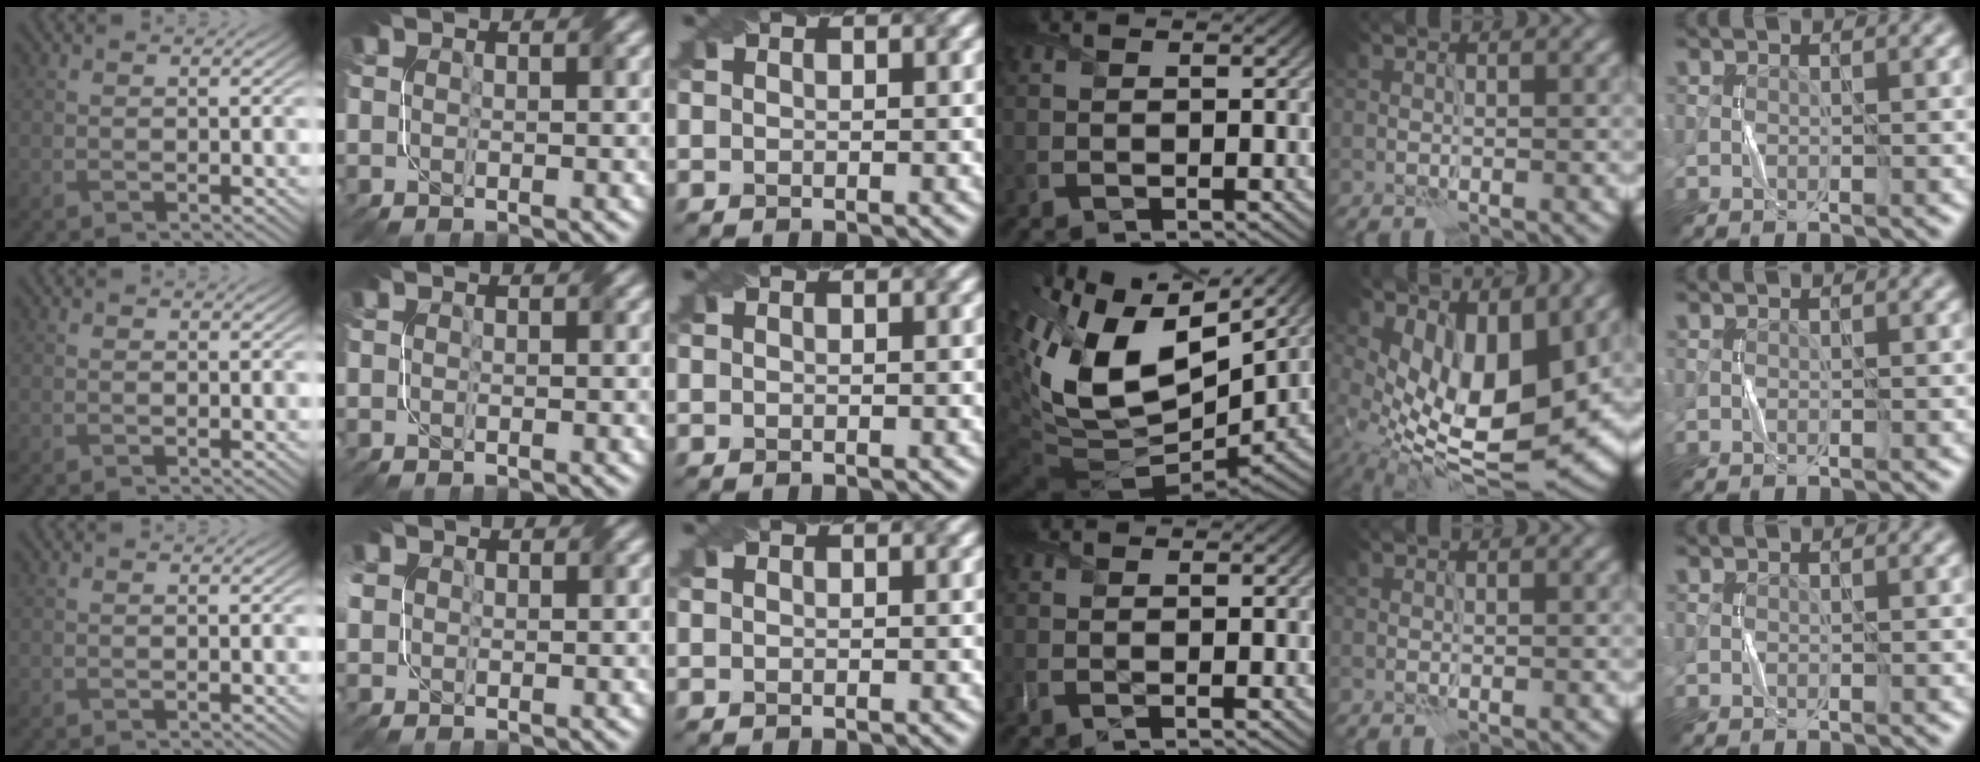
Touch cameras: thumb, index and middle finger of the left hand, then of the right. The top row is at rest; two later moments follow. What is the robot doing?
{"motion": "fold", "object": "napkin"}